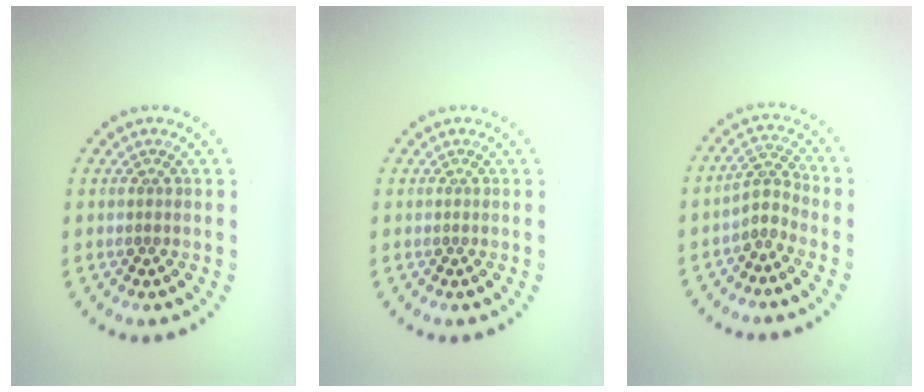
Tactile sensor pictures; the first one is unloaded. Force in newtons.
{"total": 0.0}
{"total": 2.2, "press": 1.6, "slide": 1.4}